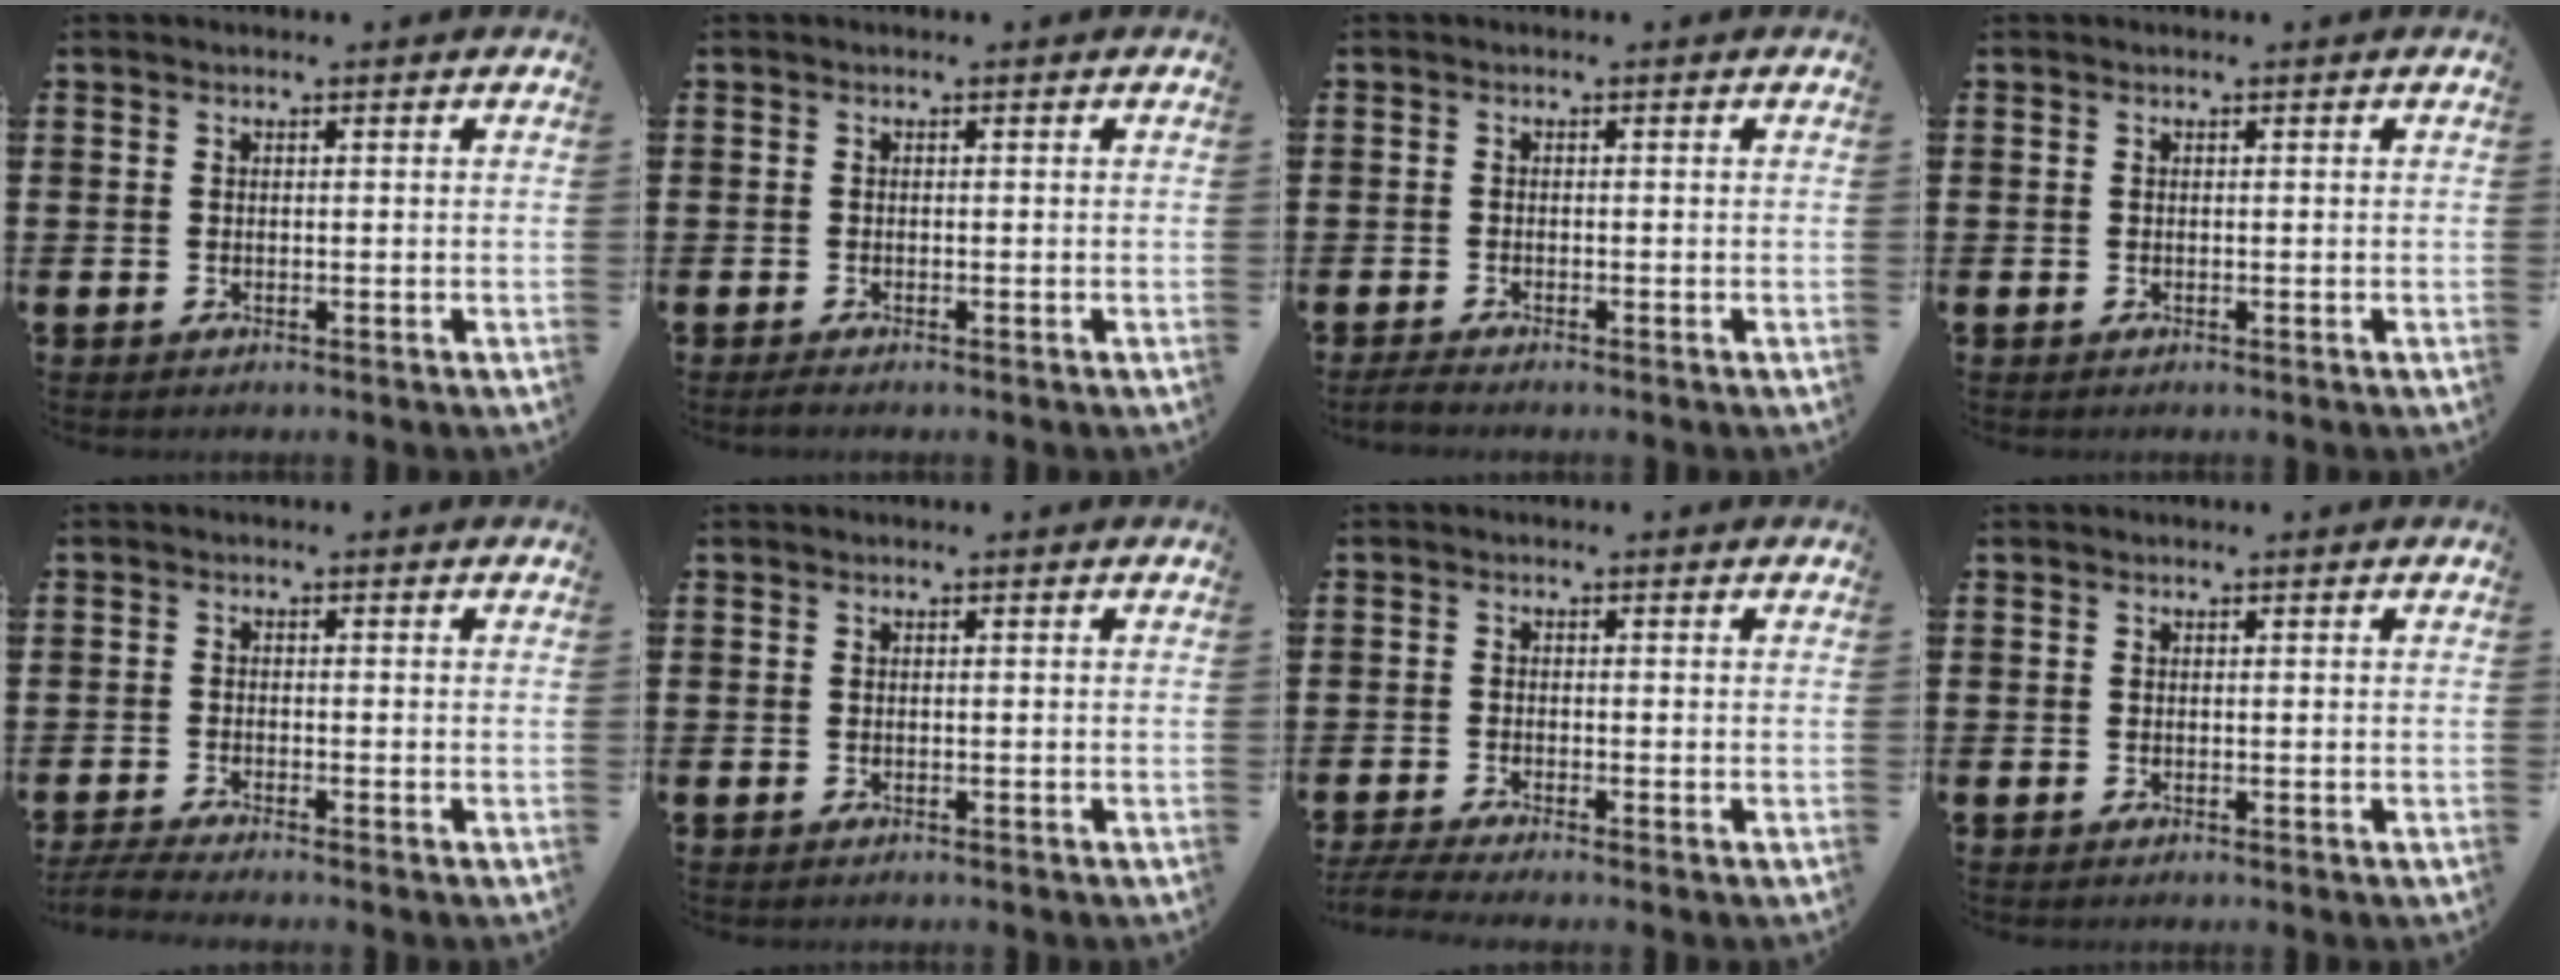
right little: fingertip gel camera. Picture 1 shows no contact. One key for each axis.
{"total": 0.6, "fx": -0.3, "fy": 0.1, "fz": 0.5, "tx": -0.009, "ty": -0.002, "tz": -0.007}
{"total": 0.9, "fx": -0.7, "fy": 0.1, "fz": 0.6, "tx": -0.009, "ty": -0.002, "tz": -0.014}
{"total": 0.0}
{"total": 1.8, "fx": -1.5, "fy": 0.0, "fz": 0.9, "tx": -0.014, "ty": 0.002, "tz": -0.028}
{"total": 0.0}
{"total": 1.6, "fx": -1.3, "fy": 0.0, "fz": 1.0, "tx": -0.016, "ty": 0.001, "tz": -0.024}
{"total": 0.0}